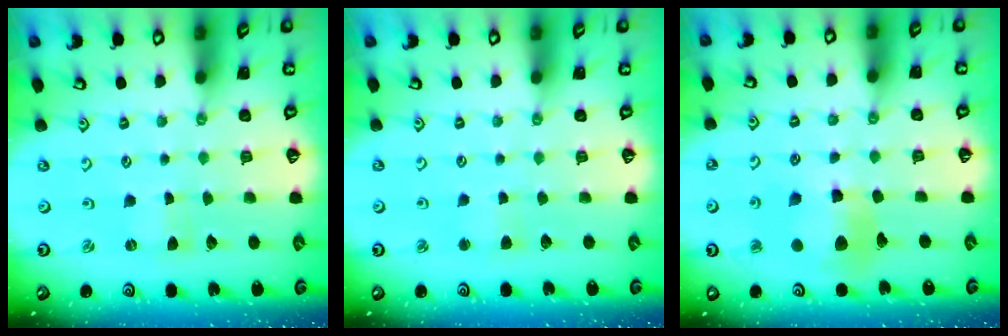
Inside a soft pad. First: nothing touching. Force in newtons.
{"total": 2.3, "press": 2.3, "slide": 0.4}
{"total": 10.3, "press": 10.2, "slide": 1.3}